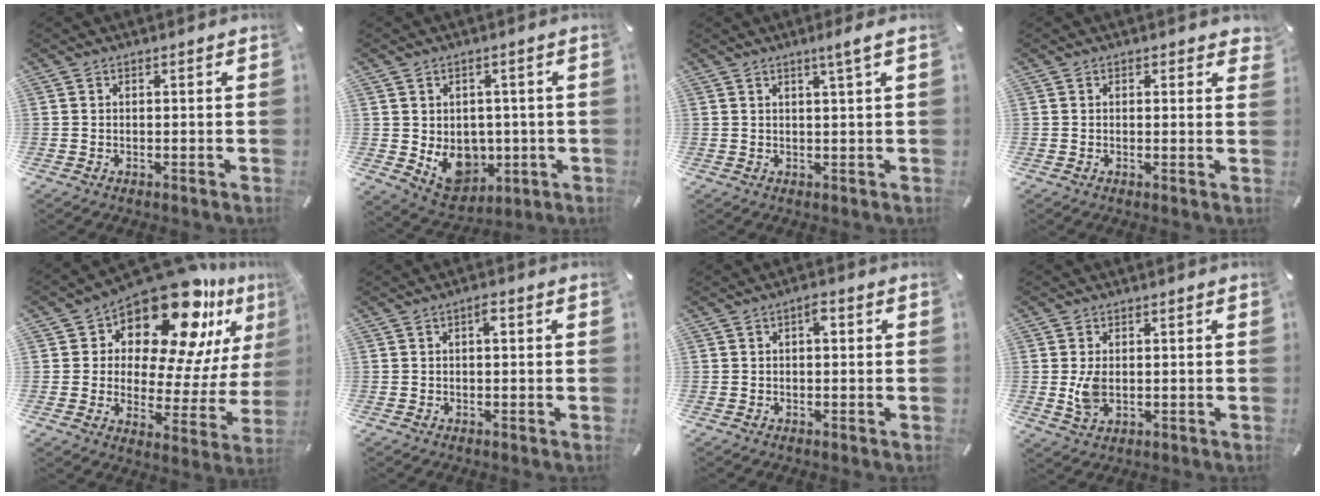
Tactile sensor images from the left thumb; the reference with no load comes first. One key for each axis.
{"total": 9.3, "fx": -0.7, "fy": 8.2, "fz": 4.3, "tx": -0.061, "ty": -0.009, "tz": -0.003}
{"total": 3.7, "fx": 1.8, "fy": 0.0, "fz": 3.2, "tx": -0.062, "ty": -0.002, "tz": 0.030}
{"total": 1.1, "fx": 0.6, "fy": 0.7, "fz": 0.5, "tx": 0.005, "ty": -0.004, "tz": 0.008}
{"total": 20.2, "fx": 14.8, "fy": 8.4, "fz": 10.9, "tx": -0.167, "ty": -0.122, "tz": 0.250}
{"total": 2.1, "fx": 0.3, "fy": 0.9, "fz": 1.9, "tx": -0.031, "ty": 0.006, "tz": 0.001}
{"total": 2.4, "fx": 0.3, "fy": 1.1, "fz": 2.1, "tx": -0.029, "ty": 0.004, "tz": -0.001}
{"total": 5.0, "fx": 0.1, "fy": 3.3, "fz": 3.8, "tx": -0.077, "ty": -0.008, "tz": -0.006}